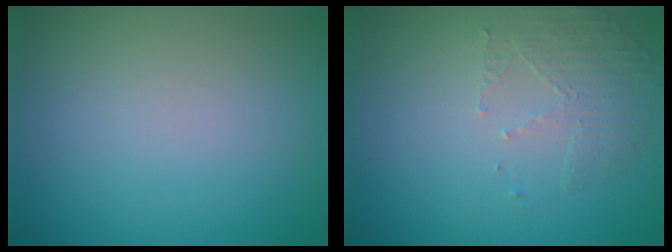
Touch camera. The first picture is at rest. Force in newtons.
{"total": 1.7, "press": 0.9, "slide": 1.4}